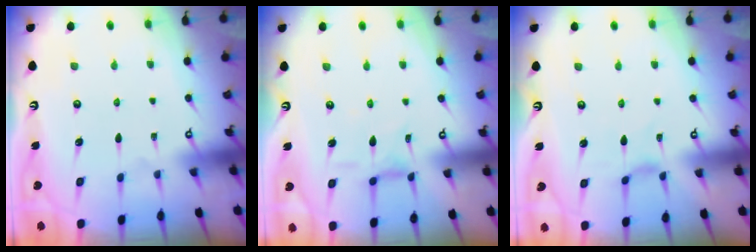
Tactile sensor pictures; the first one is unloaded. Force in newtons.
{"total": 3.4, "press": 3.3, "slide": 0.6}
{"total": 1.7, "press": 1.7, "slide": 0.3}